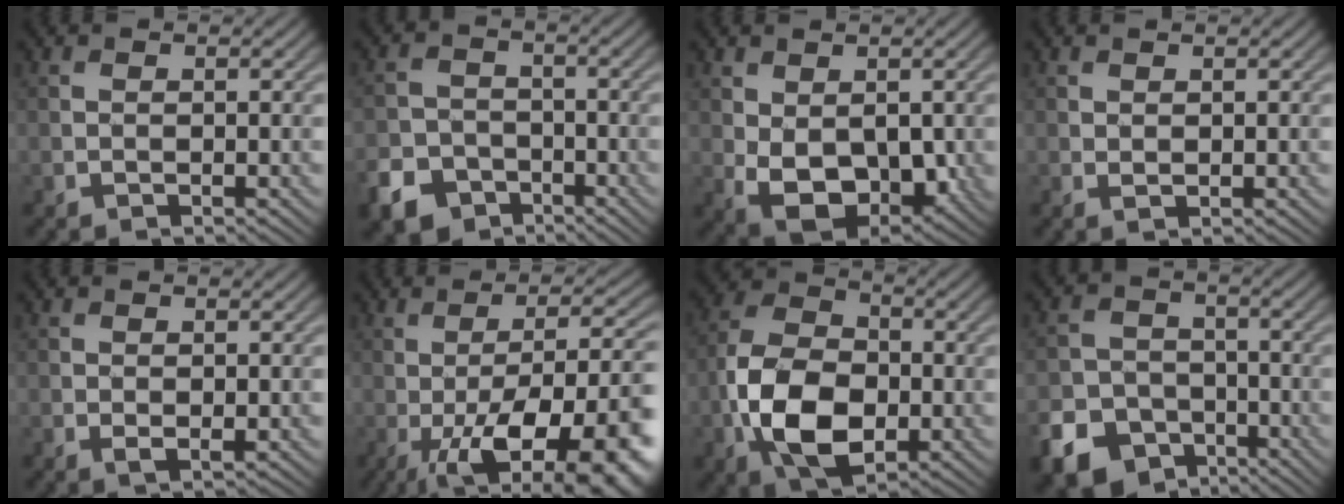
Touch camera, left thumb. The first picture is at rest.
{"total": 7.6, "force": [-4.8, 5.3, 2.6], "torque": [-0.053, -0.018, -0.091]}
{"total": 8.4, "force": [-0.8, 5.2, 6.6], "torque": [-0.136, -0.026, -0.003]}
{"total": 0.7, "force": [0.5, 0.2, 0.5], "torque": [-0.010, 0.000, 0.010]}
{"total": 1.7, "force": [-0.2, 0.9, 1.5], "torque": [-0.027, -0.008, 0.000]}
{"total": 16.5, "force": [-4.2, 5.9, 14.8], "torque": [-0.213, -0.005, -0.054]}
{"total": 11.7, "force": [-3.1, 7.4, 8.5], "torque": [-0.192, -0.010, -0.066]}
{"total": 11.2, "force": [-6.7, 8.2, 3.5], "torque": [-0.089, -0.042, -0.124]}